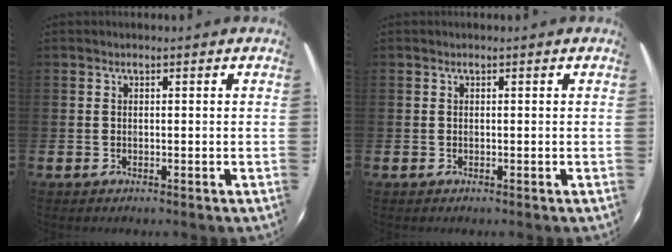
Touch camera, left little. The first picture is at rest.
{"total": 0.0}